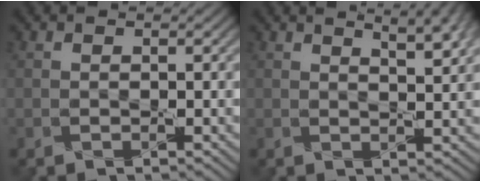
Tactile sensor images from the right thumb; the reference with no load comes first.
{"total": 5.7, "force": [3.5, 1.5, 4.3], "torque": [-0.057, 0.013, 0.045]}